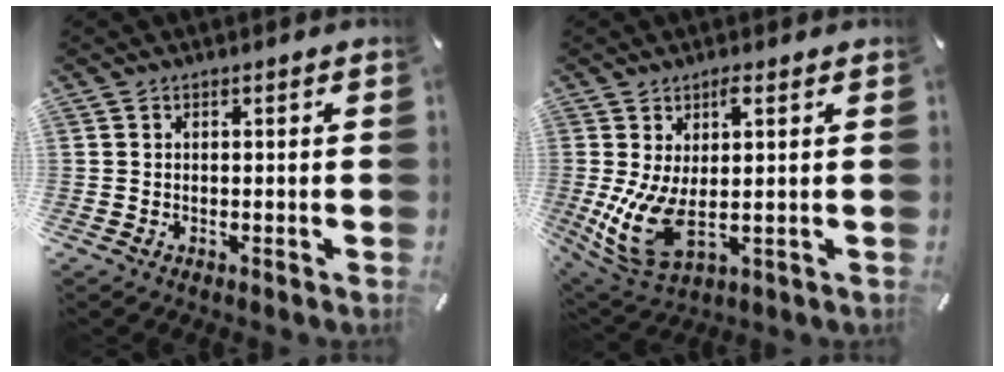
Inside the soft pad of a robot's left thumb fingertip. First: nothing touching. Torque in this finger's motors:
{"motor_torque": [1.75, 3.02, 1.52, 0.11, 0.27]}